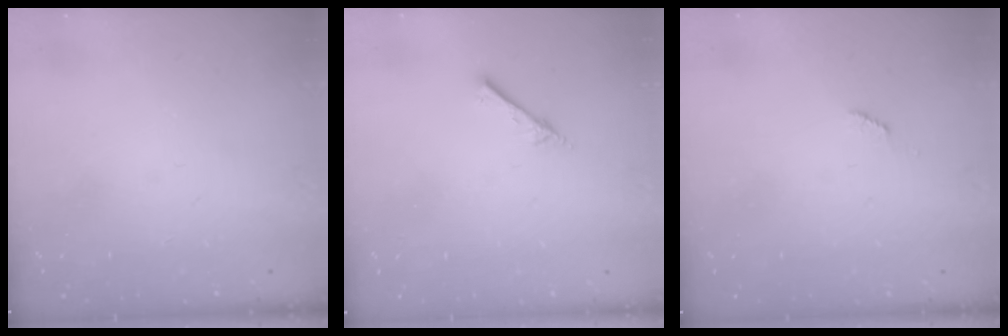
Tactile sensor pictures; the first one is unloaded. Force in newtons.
{"total": 2.0, "press": 2.0, "slide": 0.2}
{"total": 2.5, "press": 2.5, "slide": 0.4}